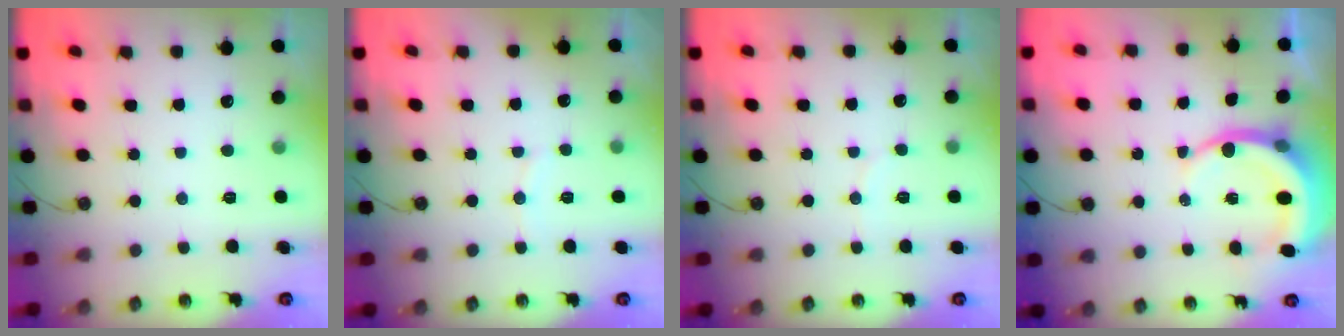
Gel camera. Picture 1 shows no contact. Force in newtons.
{"total": 4.4, "press": 4.4, "slide": 0.5}
{"total": 1.8, "press": 1.8, "slide": 0.2}
{"total": 9.3, "press": 9.1, "slide": 2.2}